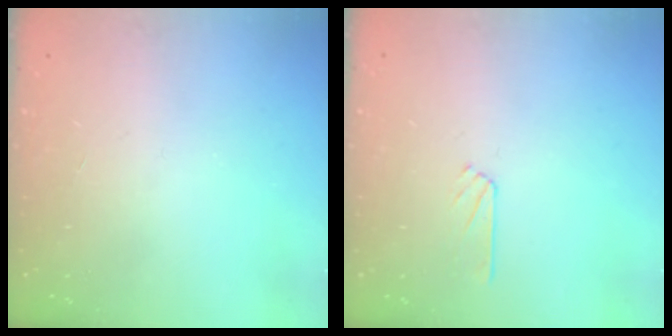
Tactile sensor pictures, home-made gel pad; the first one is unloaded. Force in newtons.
{"total": 2.5, "press": 2.5, "slide": 0.2}